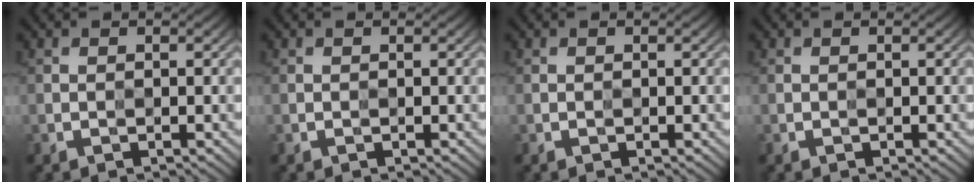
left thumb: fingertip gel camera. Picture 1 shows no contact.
{"total": 0.0}
{"total": 0.0}
{"total": 0.0}